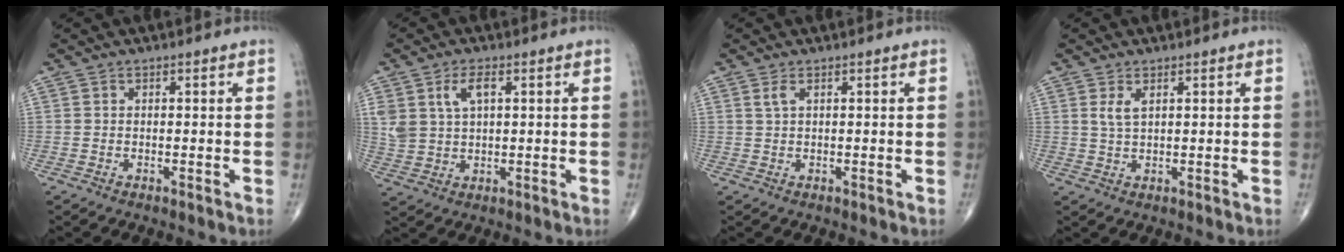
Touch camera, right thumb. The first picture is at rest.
{"total": 6.2, "force": [2.4, 3.3, 4.6], "torque": [-0.093, -0.003, 0.053]}
{"total": 1.2, "force": [0.6, 0.3, 1.0], "torque": [-0.027, 0.005, 0.016]}
{"total": 2.3, "force": [1.1, 0.8, 1.9], "torque": [-0.042, -0.003, 0.028]}